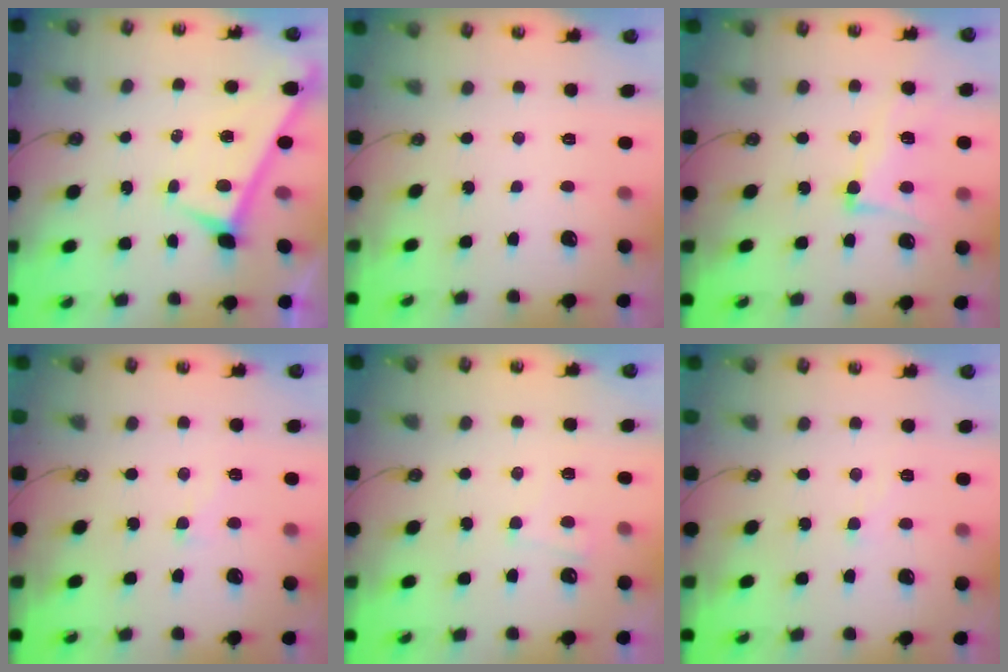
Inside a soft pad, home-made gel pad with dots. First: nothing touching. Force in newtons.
{"total": 0.0}
{"total": 5.1, "press": 4.8, "slide": 1.7}
{"total": 0.7, "press": 0.6, "slide": 0.4}
{"total": 3.2, "press": 3.1, "slide": 0.4}
{"total": 3.1, "press": 3.1, "slide": 0.4}